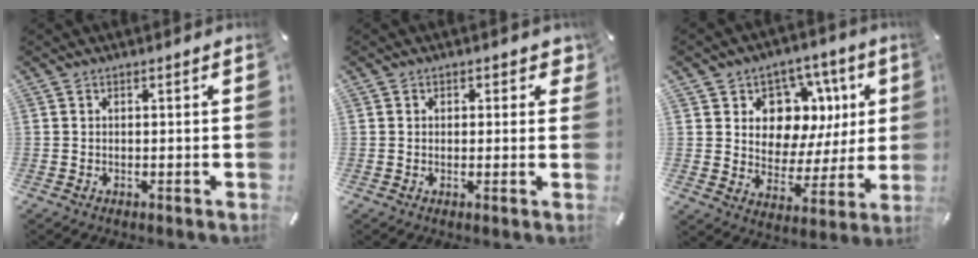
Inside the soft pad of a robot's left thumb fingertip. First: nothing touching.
{"total": 2.1, "force": [0.4, 1.8, 1.0], "torque": [0.004, -0.003, 0.000]}
{"total": 10.6, "force": [4.3, 8.8, 4.1], "torque": [-0.056, -0.048, 0.081]}